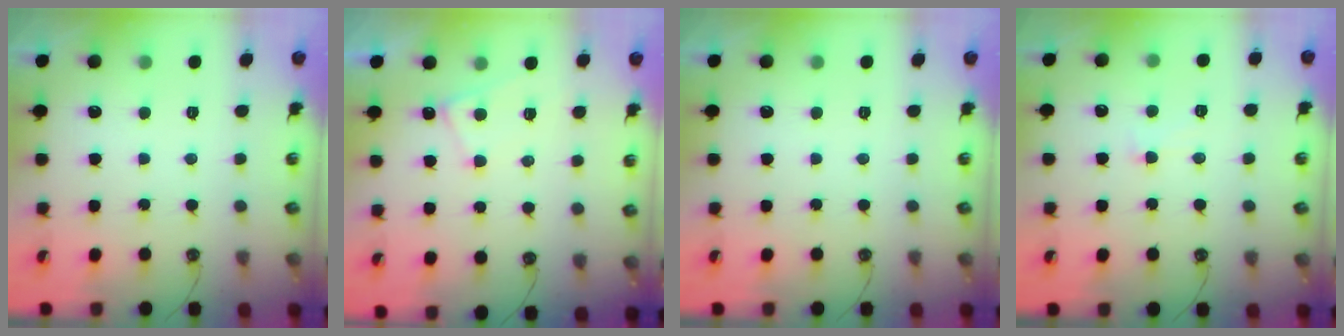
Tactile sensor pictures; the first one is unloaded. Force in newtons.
{"total": 2.6, "press": 2.5, "slide": 0.3}
{"total": 0.0}
{"total": 0.8, "press": 0.7, "slide": 0.5}